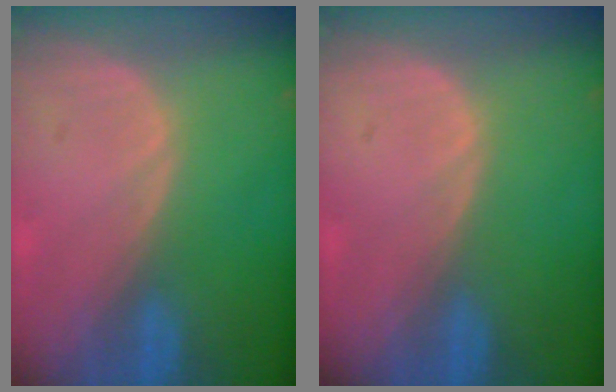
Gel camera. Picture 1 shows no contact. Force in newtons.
{"total": 0.0}